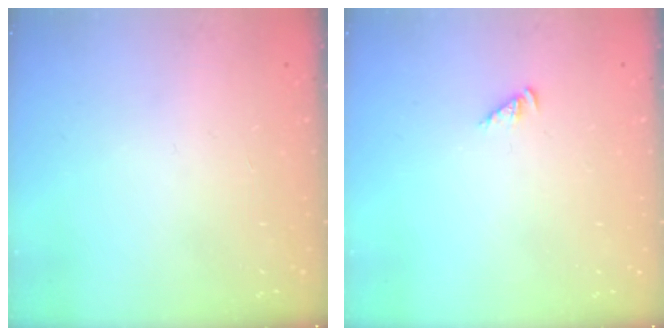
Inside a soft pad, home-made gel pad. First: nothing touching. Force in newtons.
{"total": 2.4, "press": 2.4, "slide": 0.5}